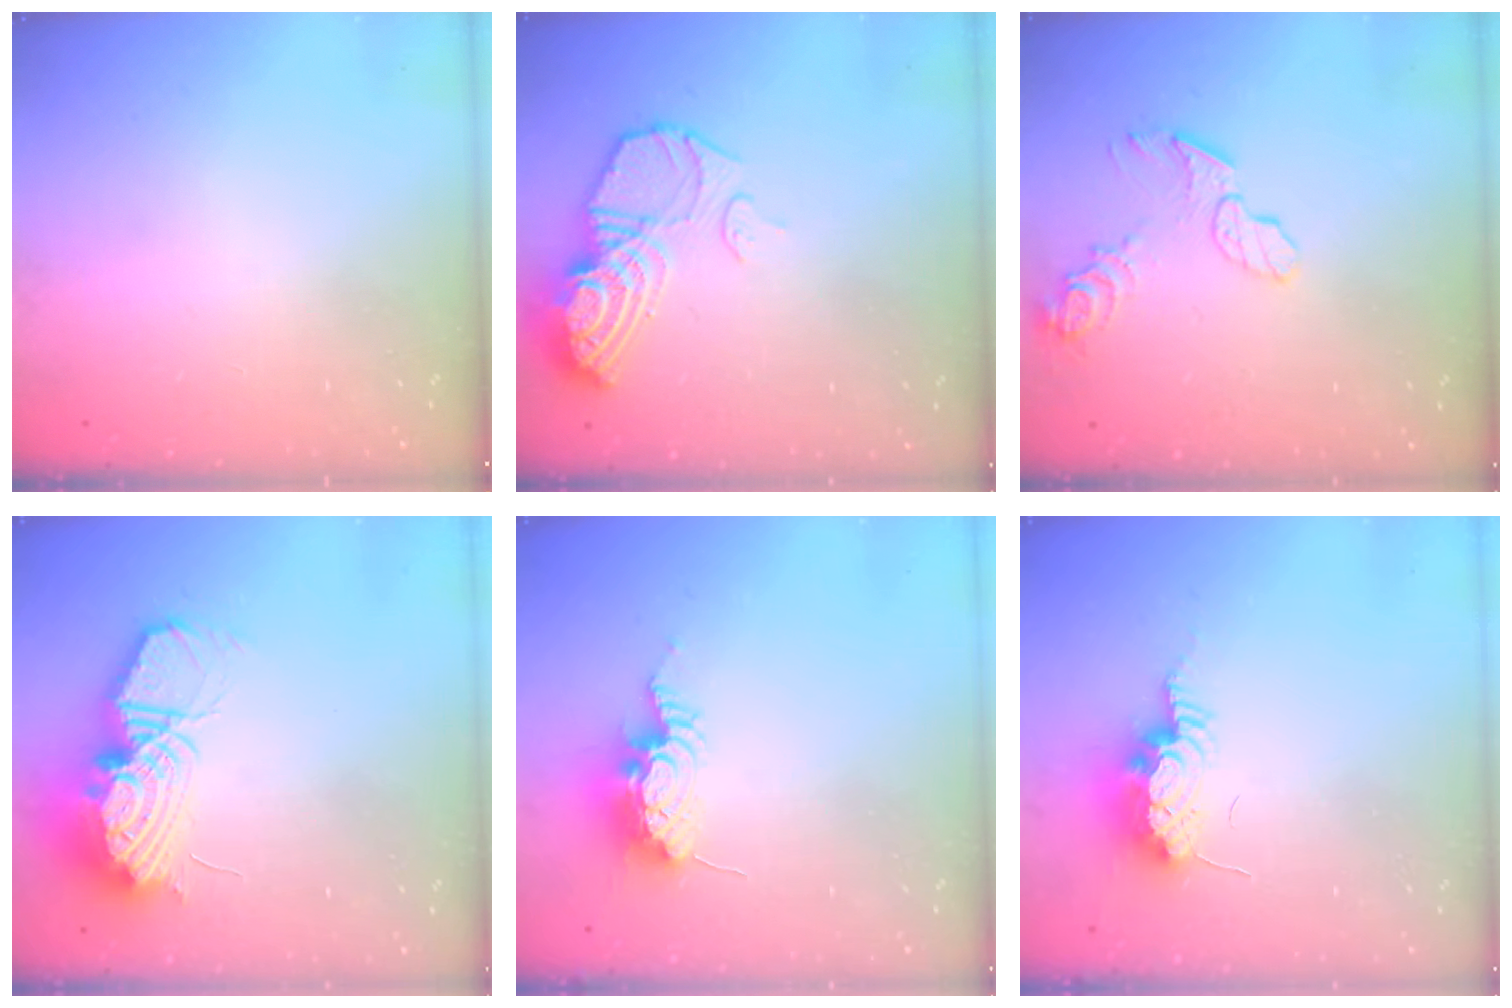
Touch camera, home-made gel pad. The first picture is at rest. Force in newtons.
{"total": 13.2, "press": 13.1, "slide": 1.2}
{"total": 9.1, "press": 9.1, "slide": 0.3}
{"total": 16.7, "press": 16.6, "slide": 1.5}
{"total": 9.1, "press": 9.1, "slide": 1.0}
{"total": 14.5, "press": 11.0, "slide": 9.4}